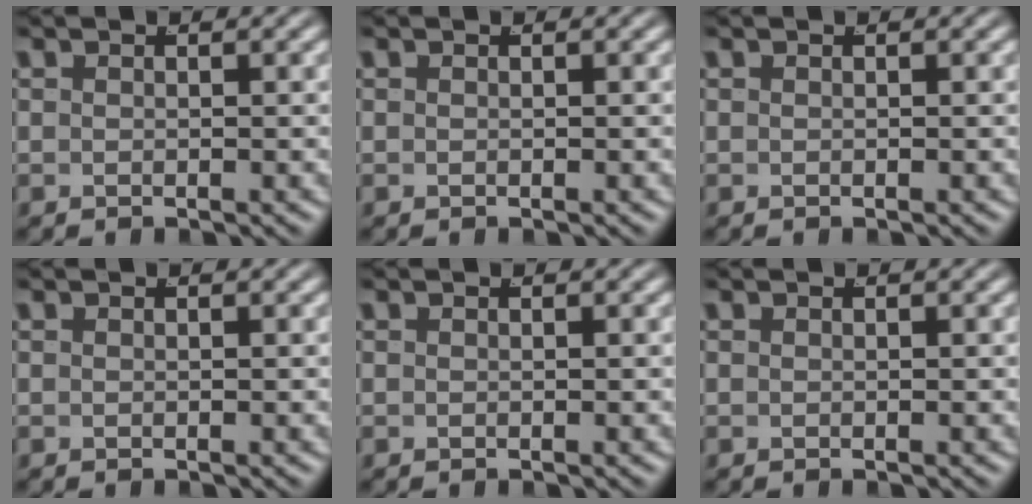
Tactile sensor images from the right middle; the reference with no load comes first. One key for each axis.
{"total": 0.0}
{"total": 0.0}
{"total": 0.0}
{"total": 0.0}
{"total": 0.0}